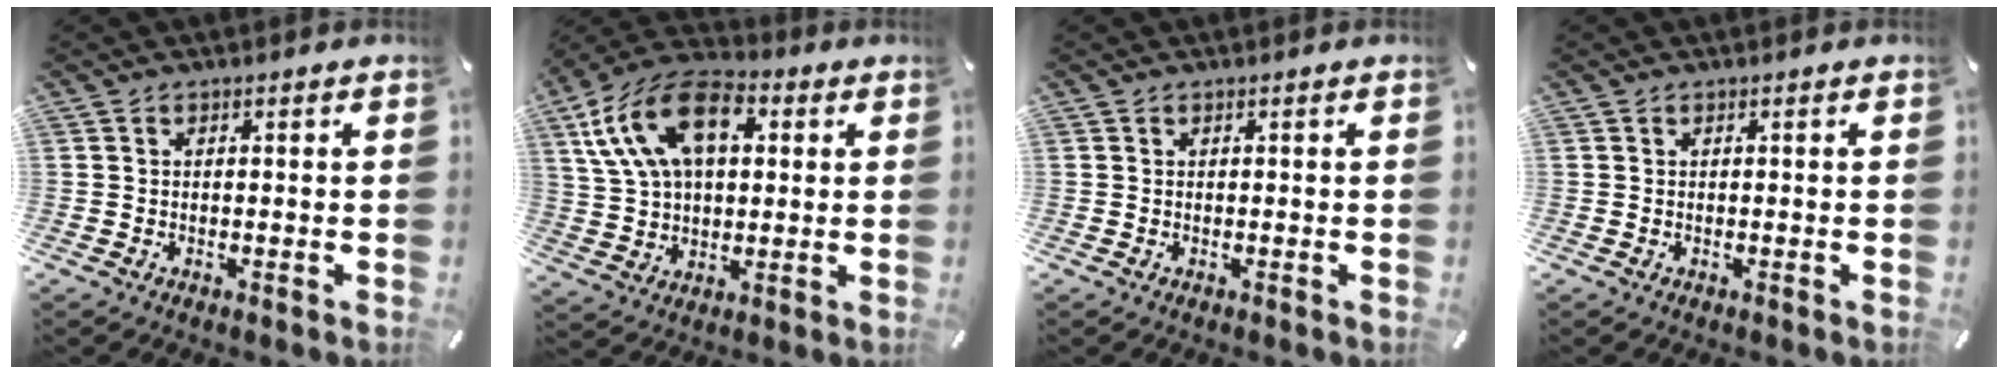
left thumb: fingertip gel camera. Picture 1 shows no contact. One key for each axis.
{"total": 17.5, "fx": 6.2, "fy": 11.4, "fz": 11.7, "tx": -0.236, "ty": 0.001, "tz": 0.111}
{"total": 0.0}
{"total": 0.0}